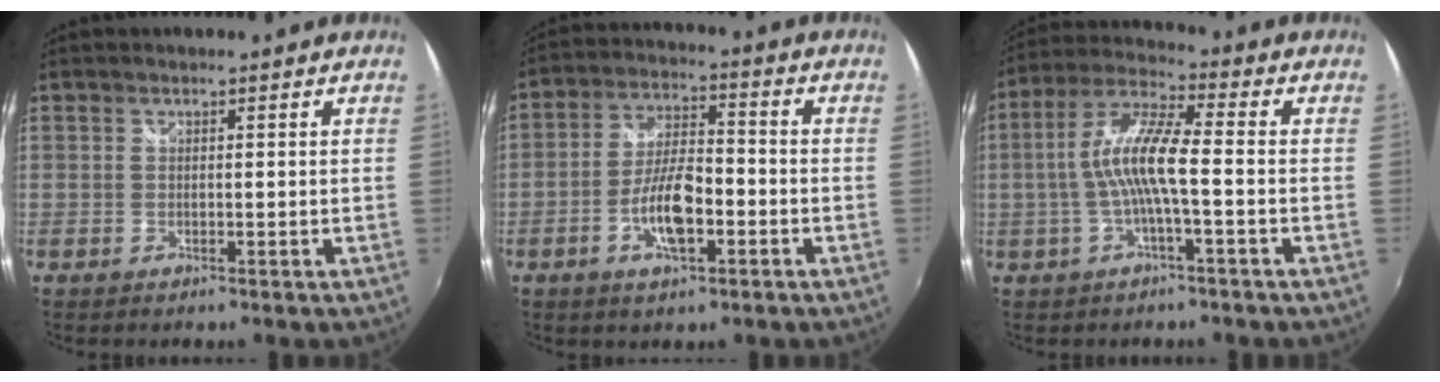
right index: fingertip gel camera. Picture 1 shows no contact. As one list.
[{"total": 9.6, "force": [-3.6, 3.6, 8.1], "torque": [-0.163, 0.004, -0.064]}, {"total": 9.7, "force": [-1.5, 1.2, 9.5], "torque": [-0.198, 0.012, -0.027]}]